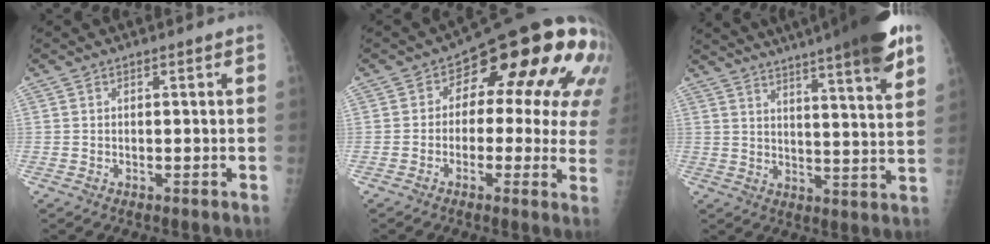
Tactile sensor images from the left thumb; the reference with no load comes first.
{"total": 19.7, "force": [5.1, 10.1, 16.2], "torque": [-0.147, 0.019, 0.049]}
{"total": 23.1, "force": [16.6, 2.7, 15.8], "torque": [-0.221, -0.039, 0.222]}